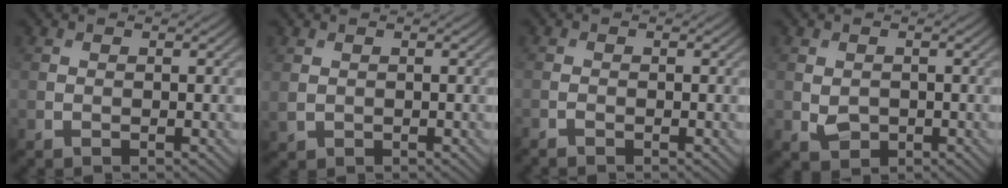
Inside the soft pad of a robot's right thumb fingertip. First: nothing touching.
{"total": 1.1, "force": [0.4, 0.9, 0.5], "torque": [-0.017, -0.004, 0.013]}
{"total": 0.6, "force": [-0.5, 0.1, 0.3], "torque": [-0.005, -0.001, -0.013]}
{"total": 2.1, "force": [-0.2, 1.8, 1.1], "torque": [-0.025, -0.008, -0.004]}